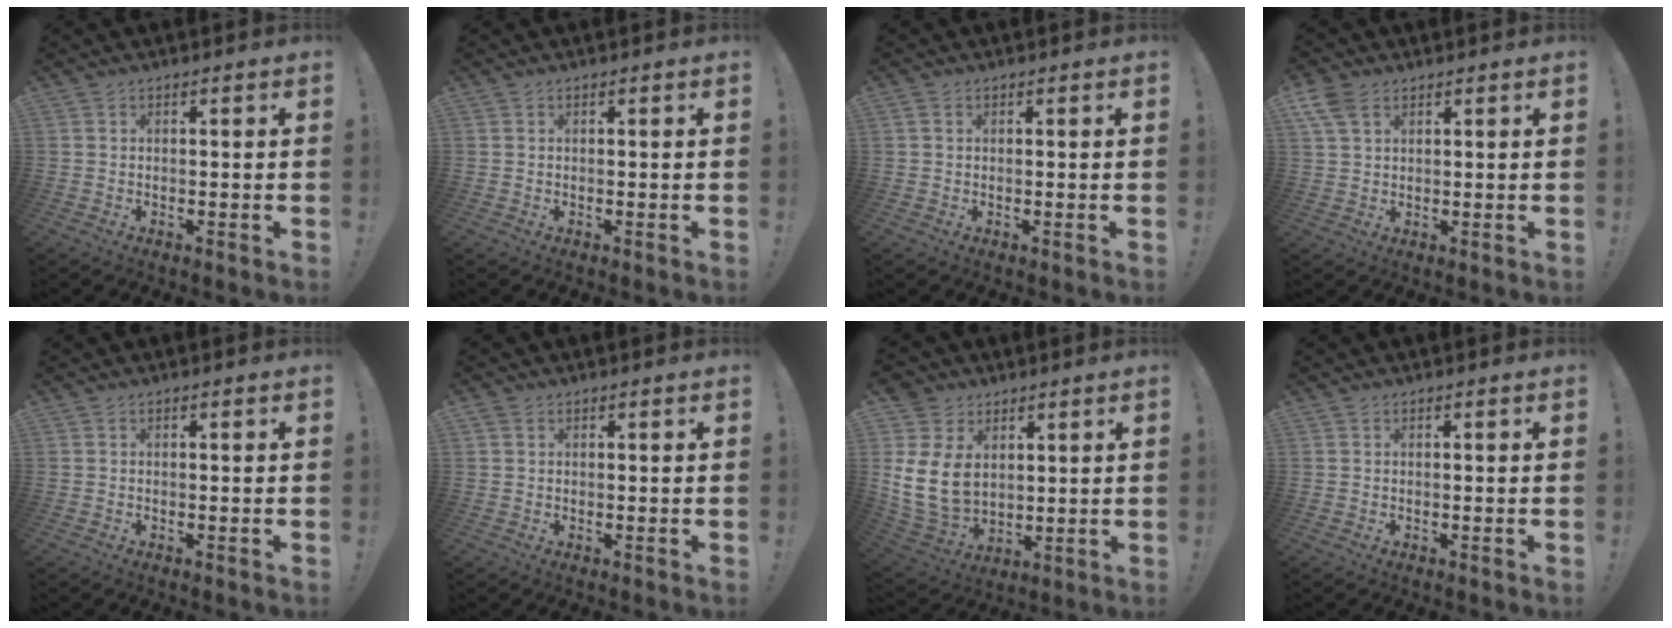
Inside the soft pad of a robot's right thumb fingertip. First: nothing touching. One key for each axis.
{"total": 0.0}
{"total": 0.8, "fx": 0.2, "fy": 0.7, "fz": 0.4, "tx": -0.007, "ty": 0.003, "tz": 0.005}
{"total": 6.0, "fx": 3.2, "fy": 3.4, "fz": 3.7, "tx": -0.069, "ty": -0.004, "tz": 0.066}
{"total": 0.0}
{"total": 1.1, "fx": 0.7, "fy": 0.7, "fz": 0.4, "tx": -0.013, "ty": 0.003, "tz": 0.014}
{"total": 15.5, "fx": 3.3, "fy": 12.0, "fz": 9.3, "tx": -0.195, "ty": -0.024, "tz": 0.068}
{"total": 0.0}